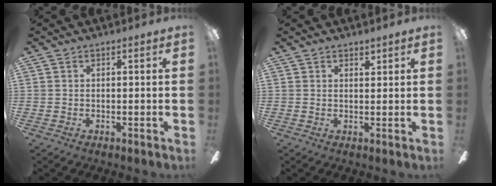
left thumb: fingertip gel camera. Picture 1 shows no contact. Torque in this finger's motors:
{"motor_torque": [0.31, -0.04, -0.26, -0.23, -0.01]}